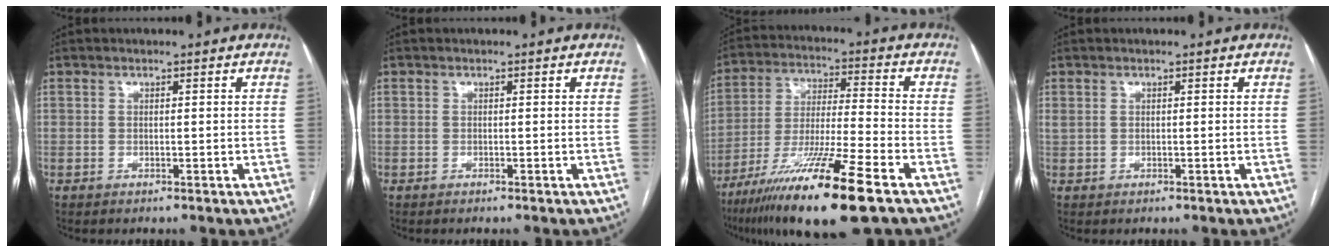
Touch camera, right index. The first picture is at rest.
{"total": 0.0}
{"total": 18.1, "force": [-10.9, 0.3, 14.4], "torque": [-0.267, -0.047, -0.193]}
{"total": 0.8, "force": [0.5, 0.5, 0.5], "torque": [-0.020, 0.013, 0.014]}